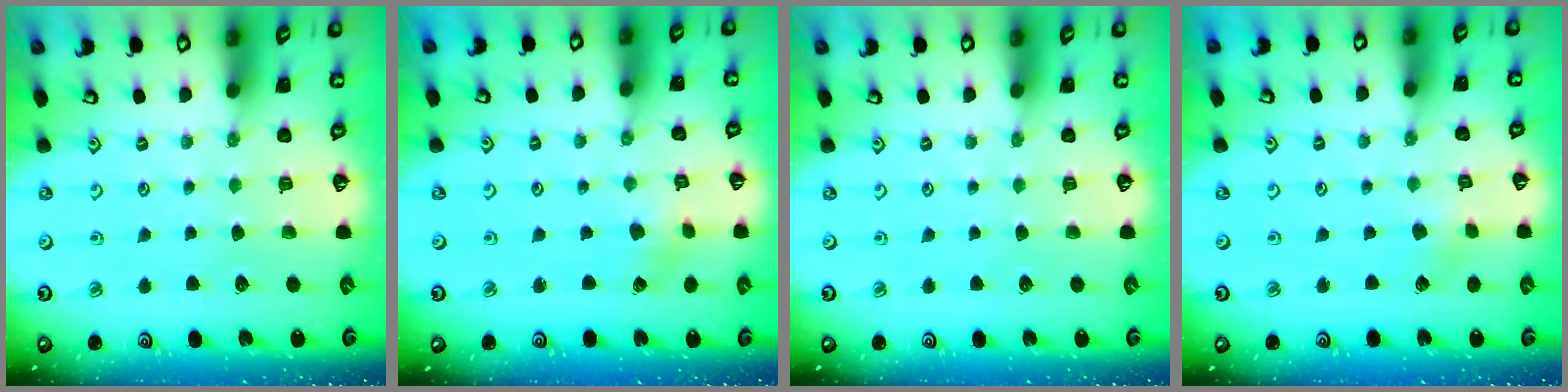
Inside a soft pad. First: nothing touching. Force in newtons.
{"total": 1.7, "press": 1.7, "slide": 0.2}
{"total": 0.0}
{"total": 2.7, "press": 2.7, "slide": 0.2}